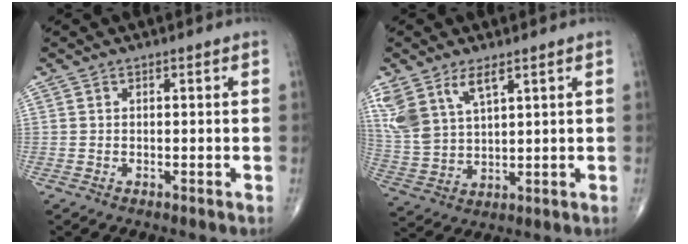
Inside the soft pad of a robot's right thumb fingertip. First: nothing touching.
{"total": 10.2, "force": [5.8, 4.8, 6.9], "torque": [-0.148, -0.014, 0.128]}